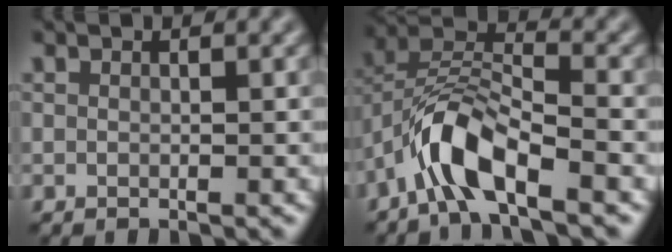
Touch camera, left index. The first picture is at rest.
{"total": 6.5, "force": [-4.0, 2.1, 4.6], "torque": [-0.091, 0.011, -0.079]}